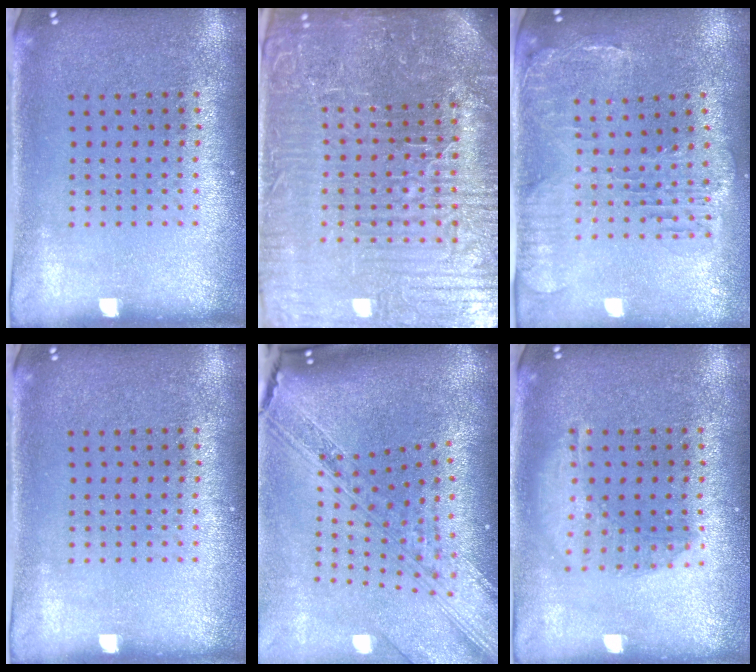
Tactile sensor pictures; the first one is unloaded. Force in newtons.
{"total": 6.8, "press": 6.1, "slide": 3.0}
{"total": 1.4, "press": 1.4, "slide": 0.4}
{"total": 0.0}
{"total": 4.1, "press": 2.9, "slide": 2.9}
{"total": 1.4, "press": 1.3, "slide": 0.6}